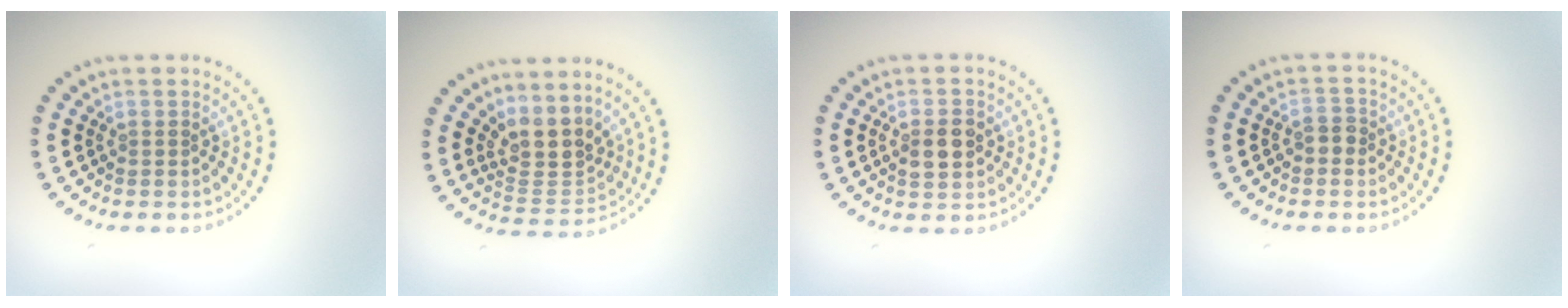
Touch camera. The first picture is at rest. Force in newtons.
{"total": 4.0, "press": 3.3, "slide": 2.3}
{"total": 2.8, "press": 2.8, "slide": 0.0}
{"total": 1.4, "press": 1.2, "slide": 0.6}